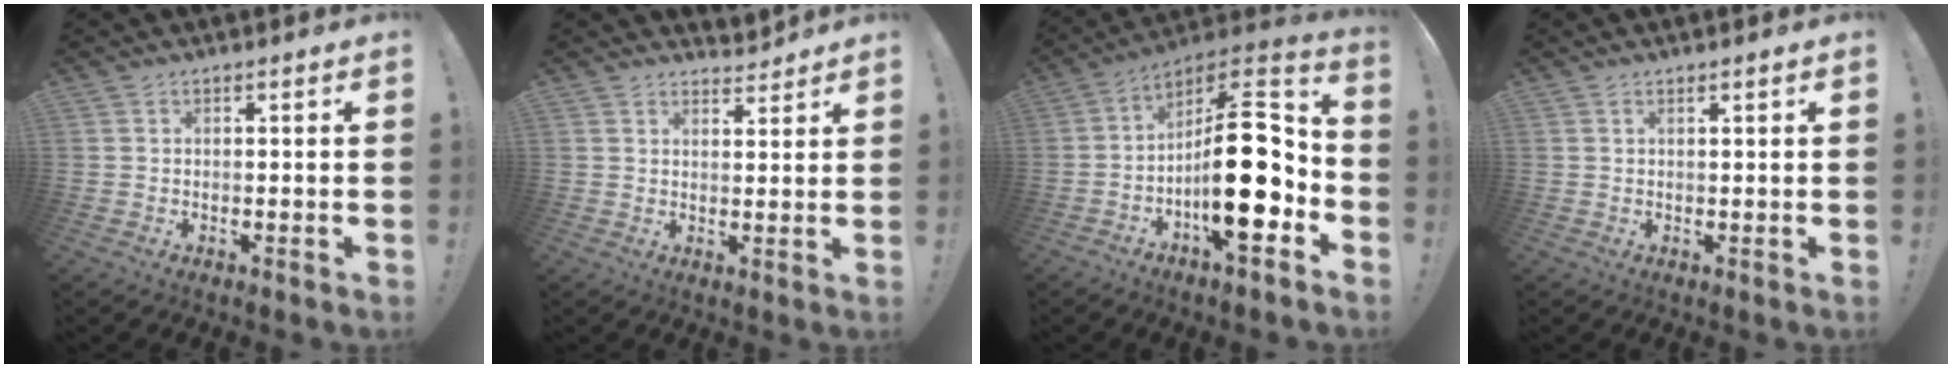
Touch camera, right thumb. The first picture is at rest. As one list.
[{"total": 3.5, "force": [3.0, 1.6, 0.6], "torque": [0.003, -0.022, 0.053]}, {"total": 23.5, "force": [-4.2, 8.8, 21.3], "torque": [-0.338, 0.023, -0.063]}, {"total": 1.2, "force": [0.8, -0.3, 0.8], "torque": [-0.009, -0.003, 0.012]}]